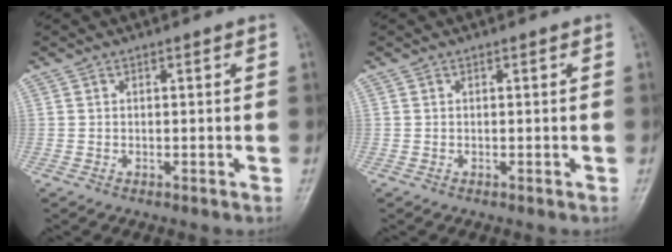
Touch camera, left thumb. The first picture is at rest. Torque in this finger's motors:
{"motor_torque": [0.00, 0.00, -0.08, -0.02, 0.00]}